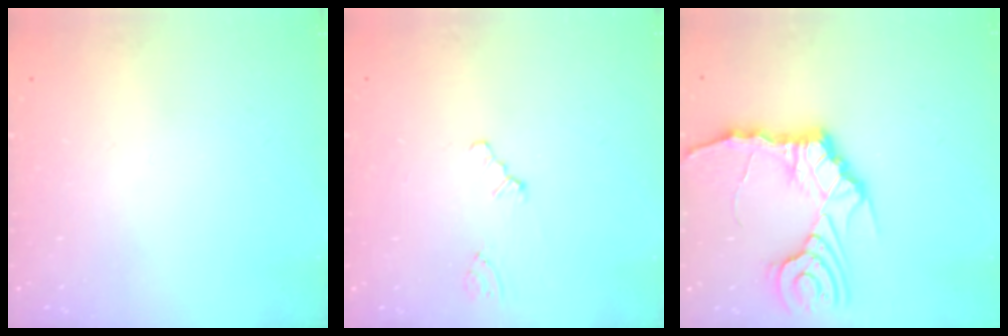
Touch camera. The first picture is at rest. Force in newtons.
{"total": 0.0}
{"total": 15.1, "press": 15.0, "slide": 1.8}